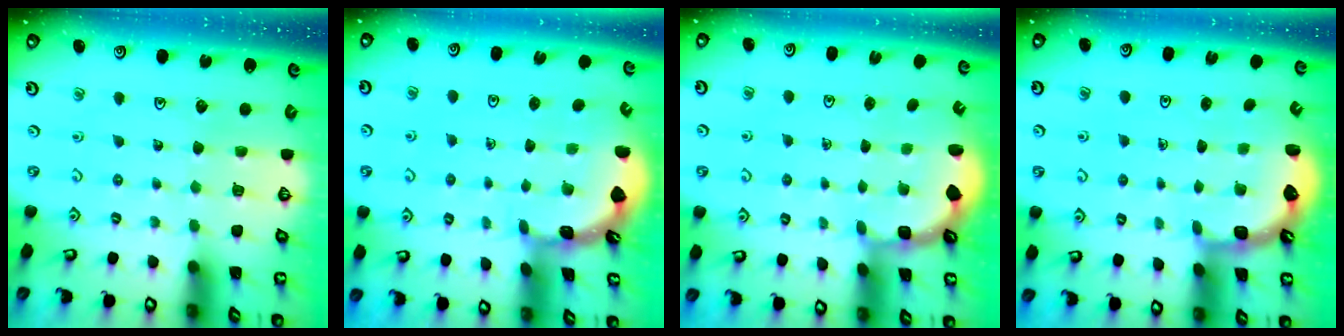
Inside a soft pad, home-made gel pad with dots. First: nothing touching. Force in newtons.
{"total": 1.7, "press": 1.6, "slide": 0.1}
{"total": 2.6, "press": 1.9, "slide": 1.7}
{"total": 2.3, "press": 1.8, "slide": 1.3}